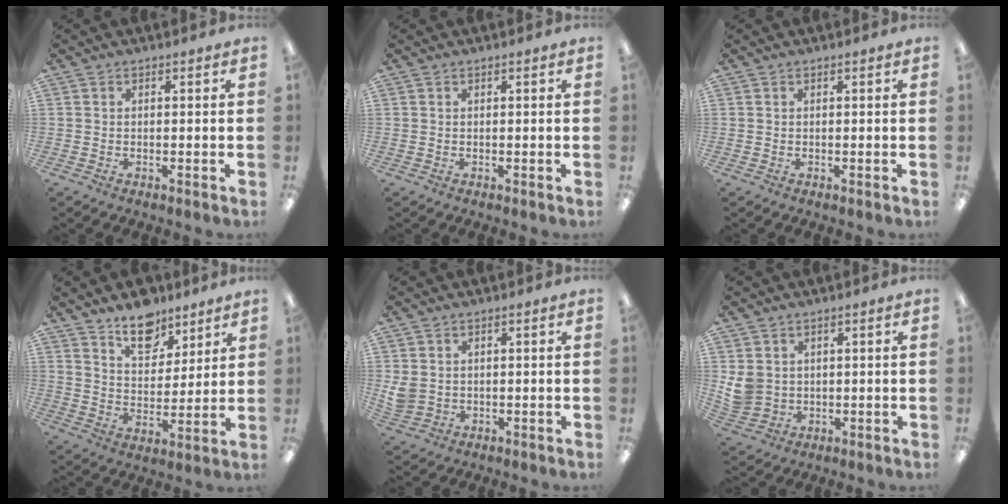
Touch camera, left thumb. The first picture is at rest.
{"total": 0.0}
{"total": 0.0}
{"total": 11.6, "force": [9.2, 5.8, 3.9], "torque": [-0.045, -0.061, 0.168]}
{"total": 3.2, "force": [1.1, 2.7, 1.4], "torque": [-0.029, 0.002, 0.025]}
{"total": 5.0, "force": [1.8, 4.4, 1.6], "torque": [-0.039, -0.004, 0.037]}